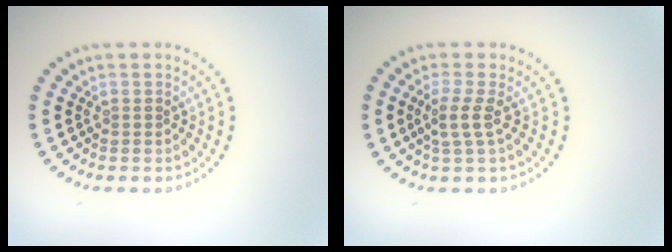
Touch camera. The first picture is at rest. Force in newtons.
{"total": 2.0, "press": 1.5, "slide": 1.3}